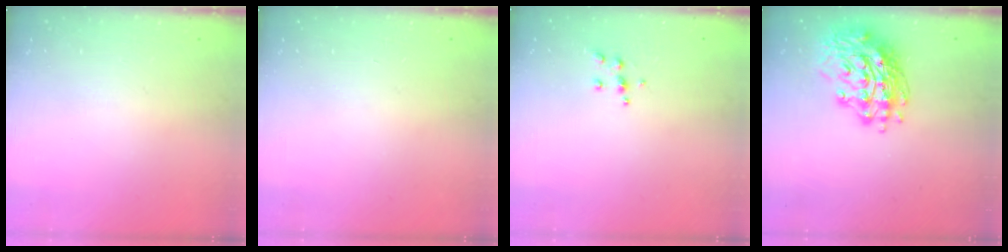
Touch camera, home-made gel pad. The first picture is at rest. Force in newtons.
{"total": 0.0}
{"total": 5.3, "press": 5.2, "slide": 0.5}
{"total": 16.1, "press": 16.0, "slide": 1.7}